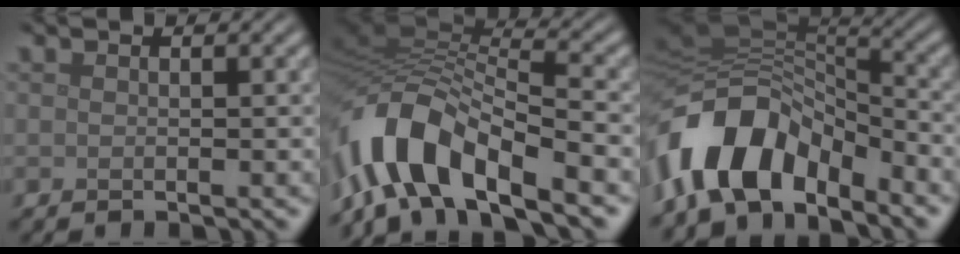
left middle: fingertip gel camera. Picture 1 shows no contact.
{"total": 11.9, "force": [-5.7, 5.3, 9.0], "torque": [-0.166, 0.006, -0.108]}
{"total": 11.4, "force": [-6.2, 6.4, 7.1], "torque": [-0.134, 0.003, -0.116]}